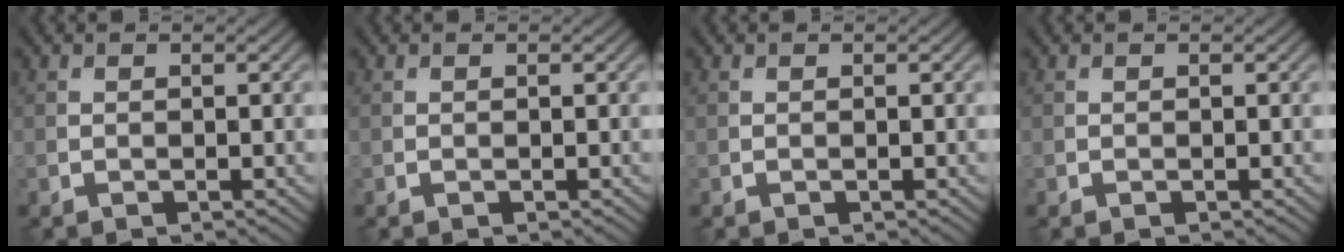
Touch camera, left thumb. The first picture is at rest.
{"total": 0.0}
{"total": 0.0}
{"total": 0.0}